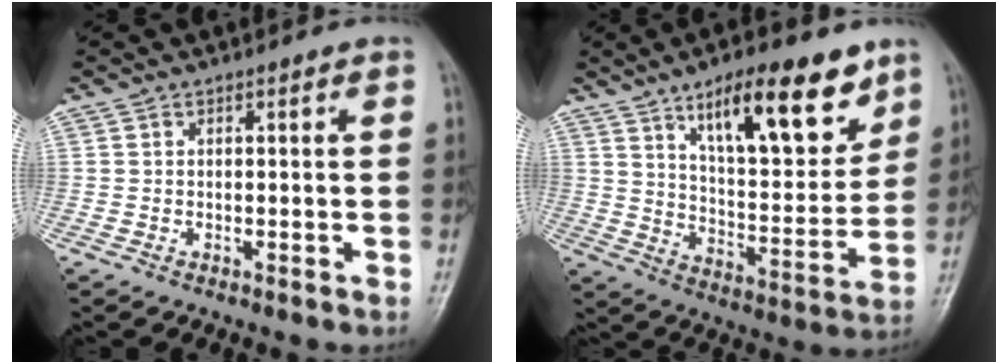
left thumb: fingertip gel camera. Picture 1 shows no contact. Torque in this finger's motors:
{"motor_torque": [2.27, 1.00, 1.65, -1.12, 0.14]}